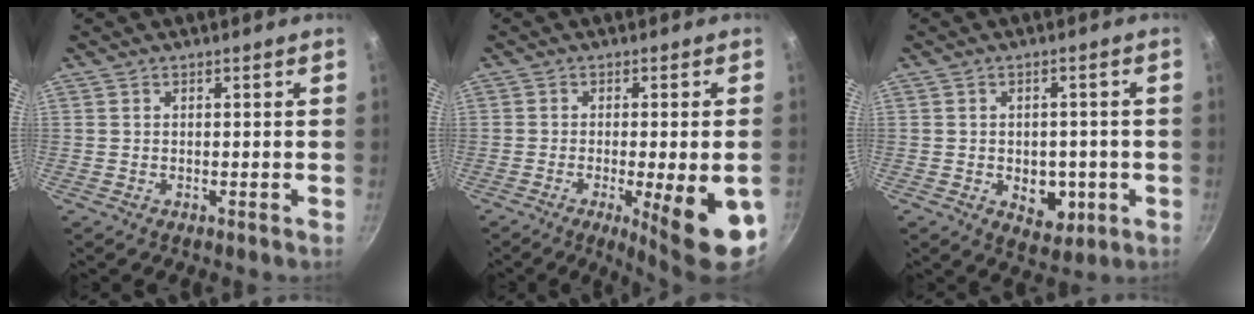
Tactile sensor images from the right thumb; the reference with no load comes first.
{"total": 13.7, "force": [-4.4, 2.9, 12.6], "torque": [-0.153, 0.000, -0.053]}
{"total": 7.5, "force": [-1.8, 5.4, 4.9], "torque": [-0.034, 0.001, -0.017]}